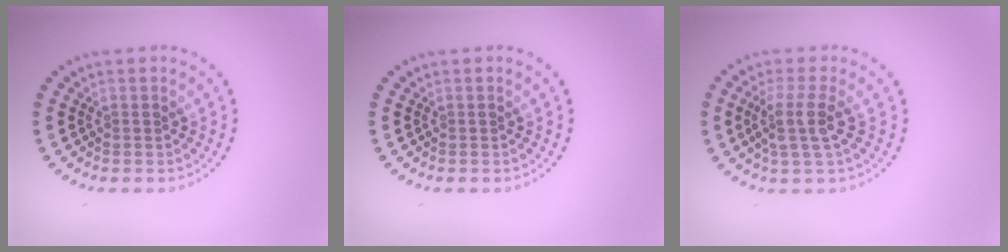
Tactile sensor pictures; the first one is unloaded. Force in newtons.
{"total": 0.0}
{"total": 3.1, "press": 2.4, "slide": 1.9}